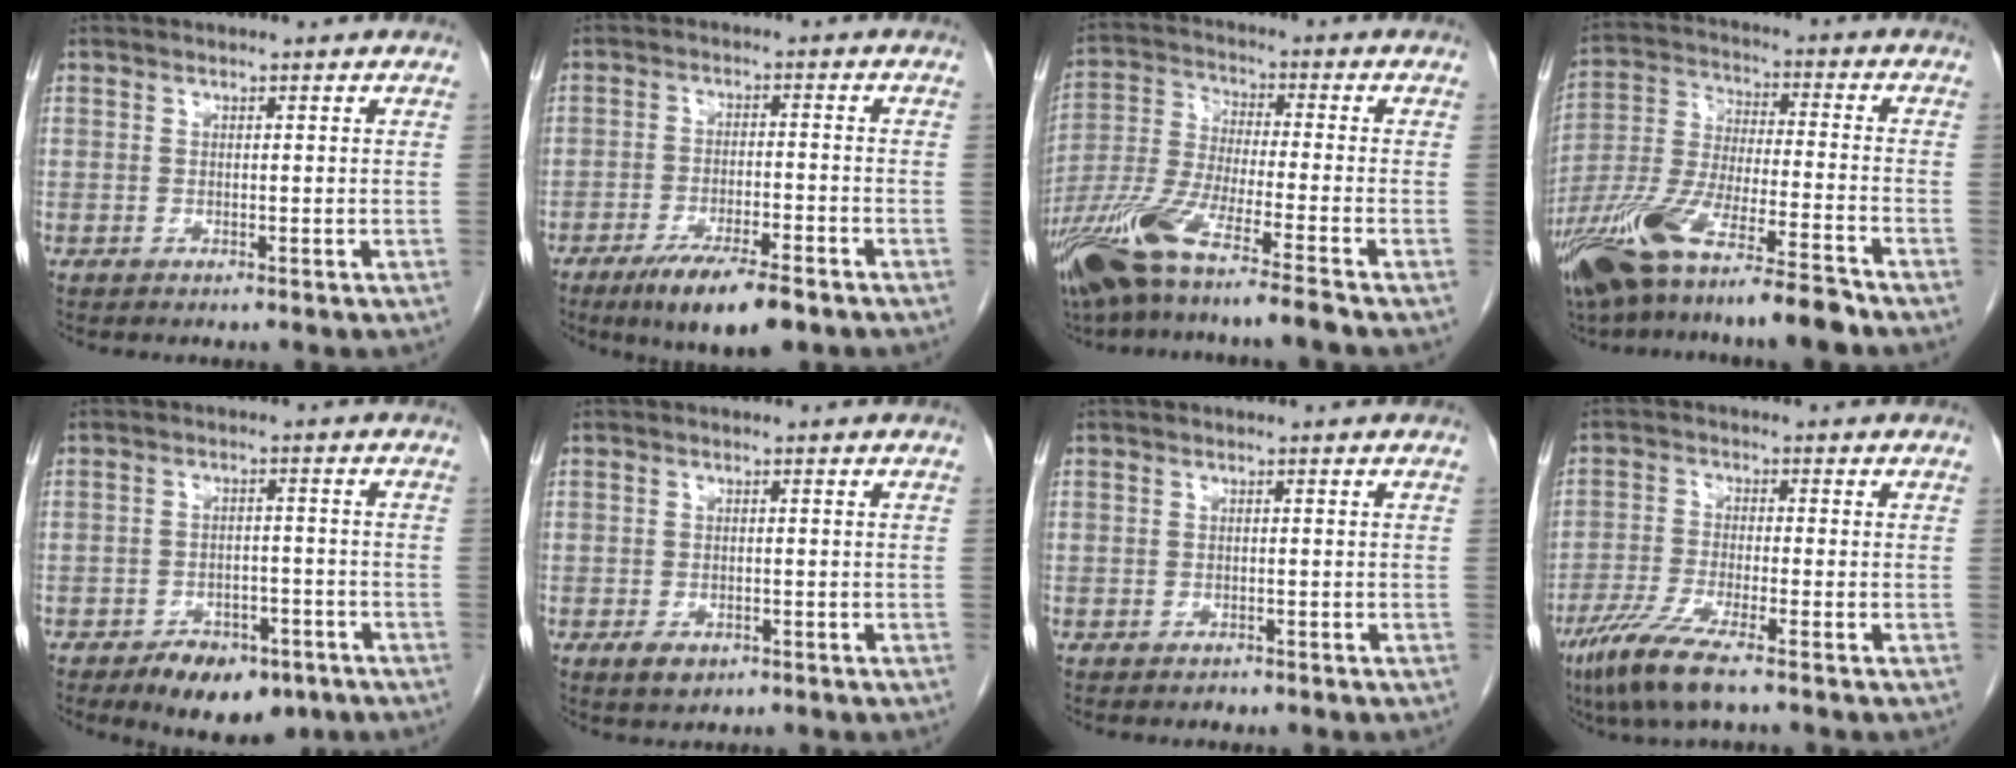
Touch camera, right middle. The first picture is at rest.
{"total": 9.4, "force": [-6.5, 1.7, 6.6], "torque": [-0.110, -0.016, -0.105]}
{"total": 13.6, "force": [-9.7, -0.4, 9.5], "torque": [-0.198, -0.039, -0.183]}
{"total": 16.2, "force": [-12.0, 1.2, 10.7], "torque": [-0.229, -0.029, -0.222]}
{"total": 8.7, "force": [-5.8, 4.4, 4.8], "torque": [-0.067, 0.001, -0.082]}
{"total": 2.6, "force": [-1.4, 1.5, 1.5], "torque": [-0.030, -0.002, -0.013]}
{"total": 0.8, "force": [-0.6, 0.5, 0.1], "torque": [-0.007, 0.000, -0.009]}
{"total": 7.3, "force": [-5.0, 0.3, 5.4], "torque": [-0.116, -0.022, -0.097]}